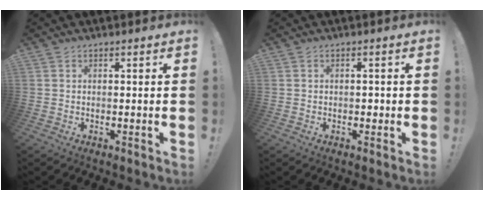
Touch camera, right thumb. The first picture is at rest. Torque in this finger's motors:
{"motor_torque": [0.08, 0.04, 0.01, -0.01, -0.02]}